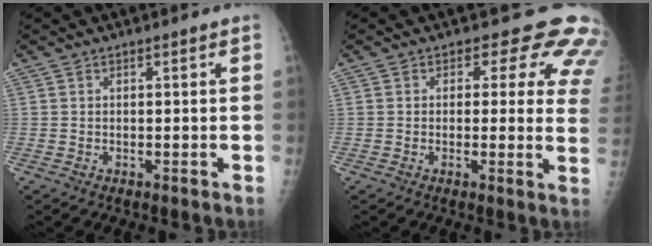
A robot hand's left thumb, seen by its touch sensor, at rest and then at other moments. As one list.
[{"total": 11.3, "force": [8.0, 6.0, 5.1], "torque": [0.004, -0.031, 0.057]}]